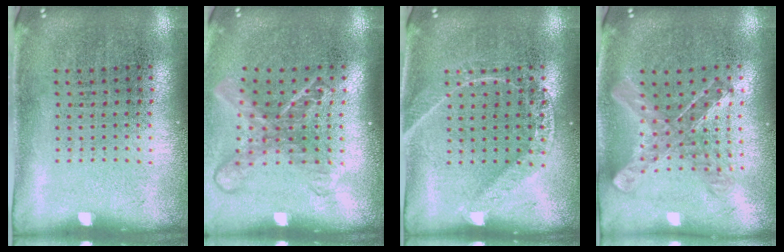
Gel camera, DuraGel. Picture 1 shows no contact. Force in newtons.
{"total": 1.8, "press": 1.3, "slide": 1.2}
{"total": 1.8, "press": 1.8, "slide": 0.3}
{"total": 0.9, "press": 0.9, "slide": 0.0}